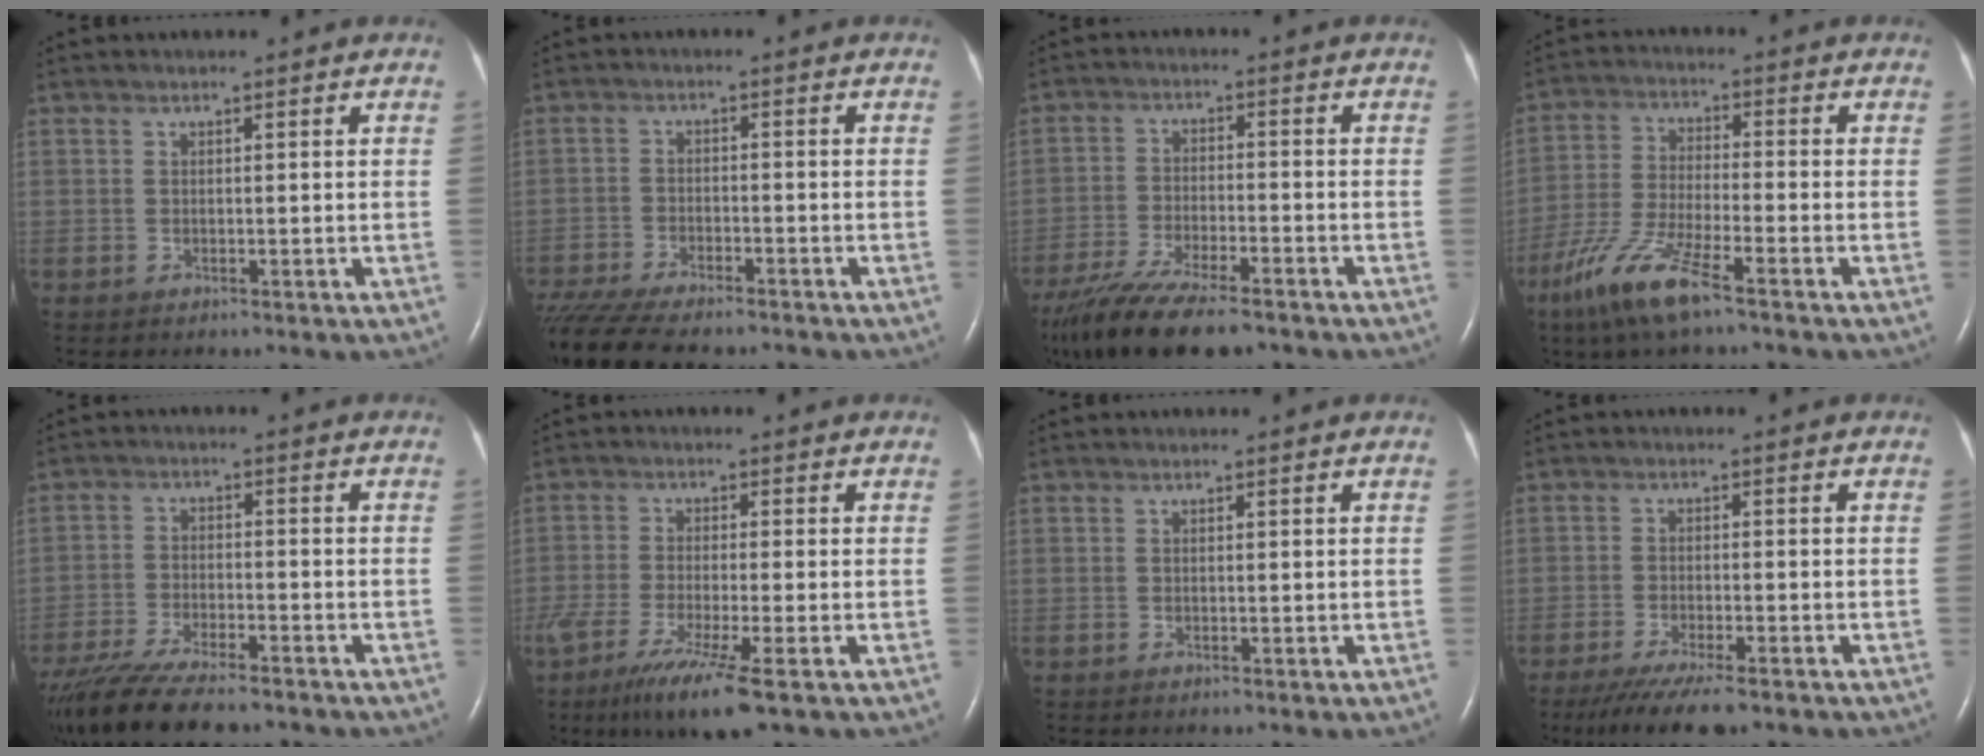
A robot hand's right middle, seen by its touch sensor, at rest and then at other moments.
{"total": 14.3, "force": [-12.4, 3.0, 6.6], "torque": [-0.136, -0.019, -0.190]}
{"total": 15.6, "force": [-12.3, 3.5, 9.0], "torque": [-0.180, -0.032, -0.205]}
{"total": 9.6, "force": [-6.3, 0.9, 7.3], "torque": [-0.160, -0.023, -0.125]}
{"total": 14.4, "force": [-11.9, 2.7, 7.5], "torque": [-0.143, -0.030, -0.194]}
{"total": 10.3, "force": [-6.2, 0.3, 8.2], "torque": [-0.147, -0.031, -0.103]}
{"total": 0.0}
{"total": 9.0, "force": [-6.9, 1.5, 5.6], "torque": [-0.091, -0.019, -0.109]}